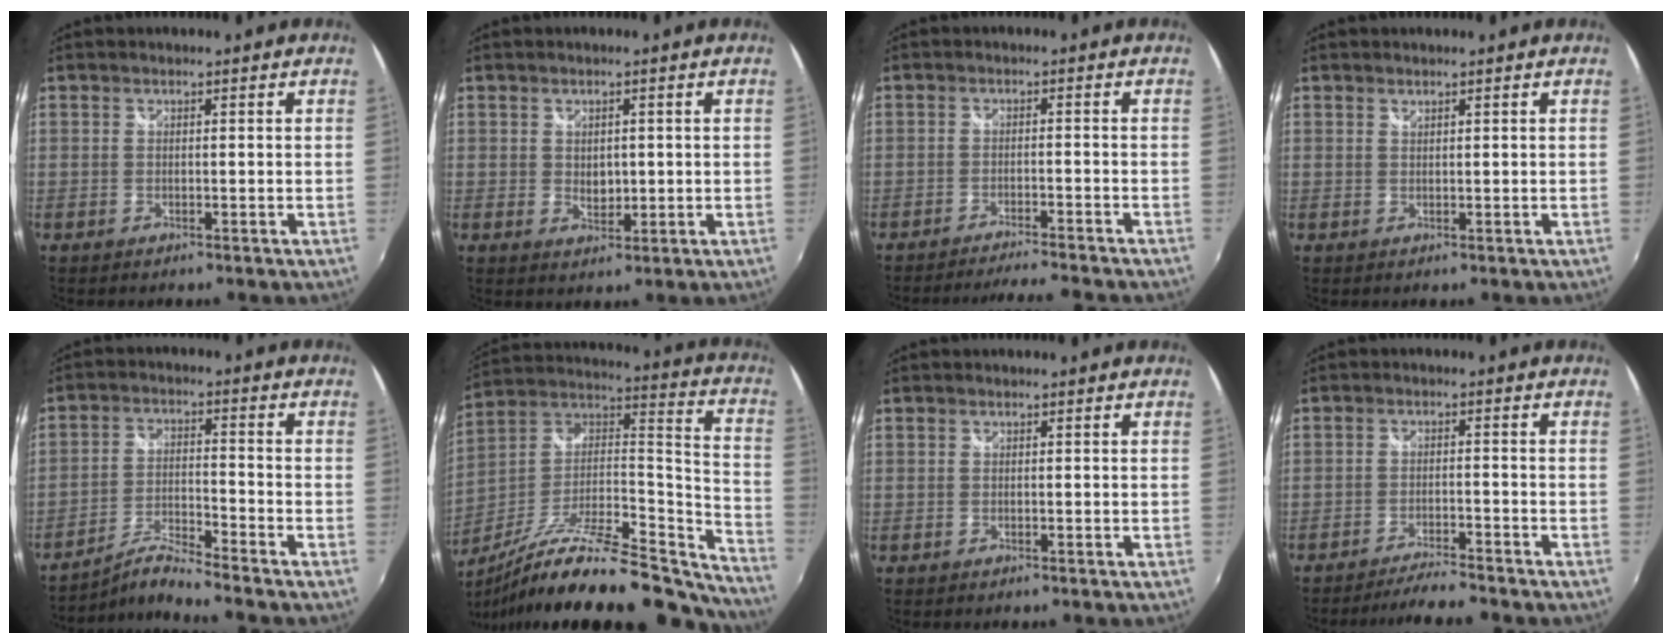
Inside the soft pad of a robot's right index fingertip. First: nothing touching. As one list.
[{"total": 3.0, "force": [0.3, 2.2, 2.0], "torque": [-0.028, -0.002, 0.007]}, {"total": 9.2, "force": [-8.5, -0.3, 3.5], "torque": [-0.074, -0.004, -0.126]}, {"total": 0.6, "force": [0.6, 0.1, 0.1], "torque": [-0.001, 0.001, 0.011]}, {"total": 6.8, "force": [-6.3, -2.0, 1.4], "torque": [-0.046, 0.013, -0.122]}, {"total": 29.2, "force": [-22.9, 8.2, 16.1], "torque": [-0.231, -0.010, -0.356]}, {"total": 0.0}, {"total": 6.9, "force": [-6.5, 0.0, 2.3], "torque": [-0.056, -0.001, -0.102]}]